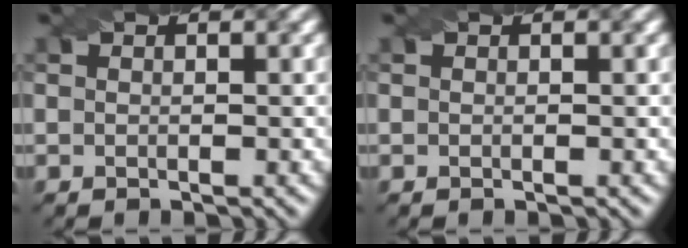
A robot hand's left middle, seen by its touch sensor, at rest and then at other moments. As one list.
[{"total": 0.0}]